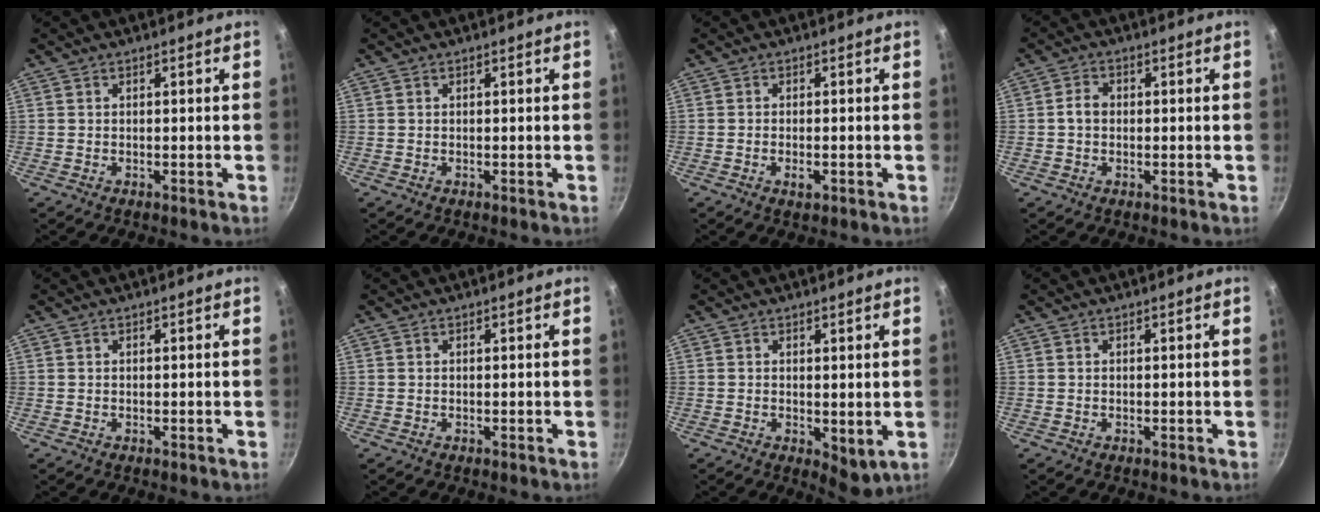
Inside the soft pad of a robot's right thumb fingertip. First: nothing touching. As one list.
[{"total": 0.0}, {"total": 2.1, "force": [-0.8, 0.9, 1.7], "torque": [-0.035, 0.000, -0.015]}, {"total": 3.1, "force": [-0.1, 2.4, 1.9], "torque": [-0.025, 0.010, -0.006]}, {"total": 0.0}, {"total": 0.0}, {"total": 4.2, "force": [0.4, 2.3, 3.5], "torque": [-0.046, -0.014, 0.010]}, {"total": 0.0}]